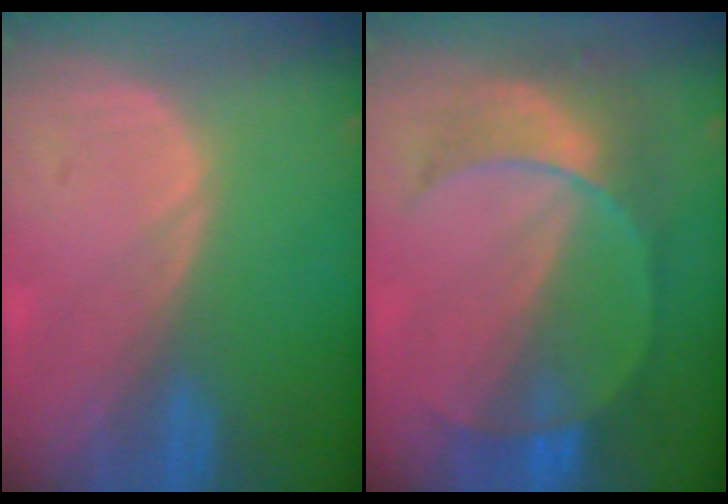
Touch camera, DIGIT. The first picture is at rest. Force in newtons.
{"total": 7.3, "press": 7.2, "slide": 0.9}